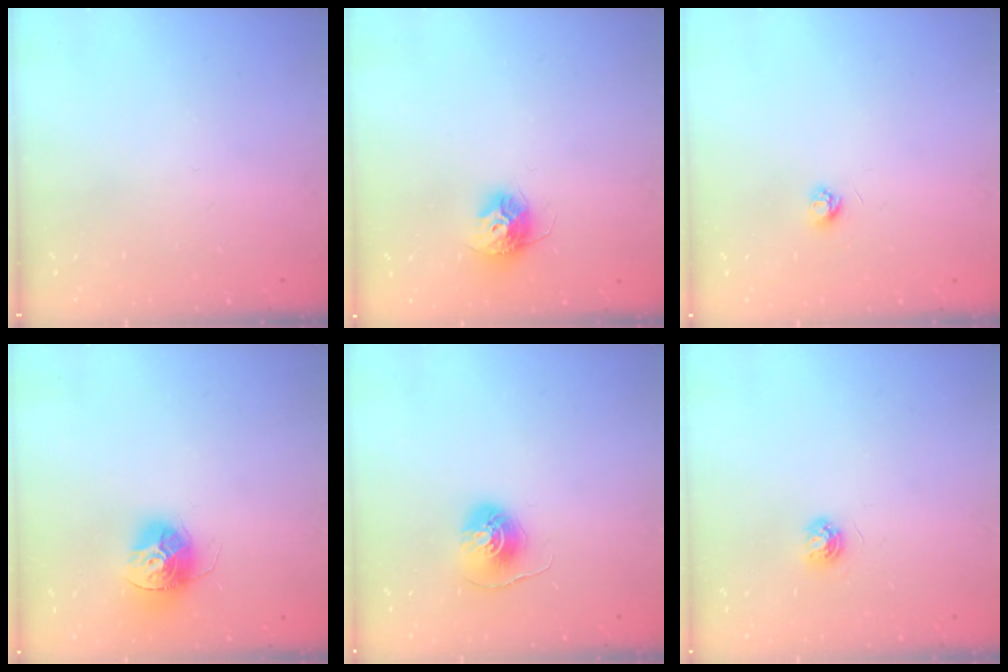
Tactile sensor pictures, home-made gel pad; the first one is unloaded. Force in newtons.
{"total": 10.3, "press": 10.3, "slide": 0.7}
{"total": 3.2, "press": 3.2, "slide": 0.4}
{"total": 13.1, "press": 13.1, "slide": 0.7}
{"total": 7.1, "press": 7.1, "slide": 0.4}
{"total": 5.2, "press": 5.1, "slide": 0.6}